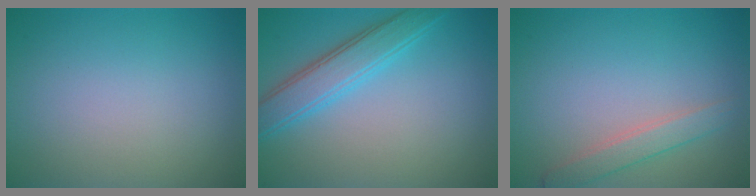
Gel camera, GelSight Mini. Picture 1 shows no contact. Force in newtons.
{"total": 4.0, "press": 4.0, "slide": 0.0}
{"total": 2.1, "press": 2.1, "slide": 0.1}